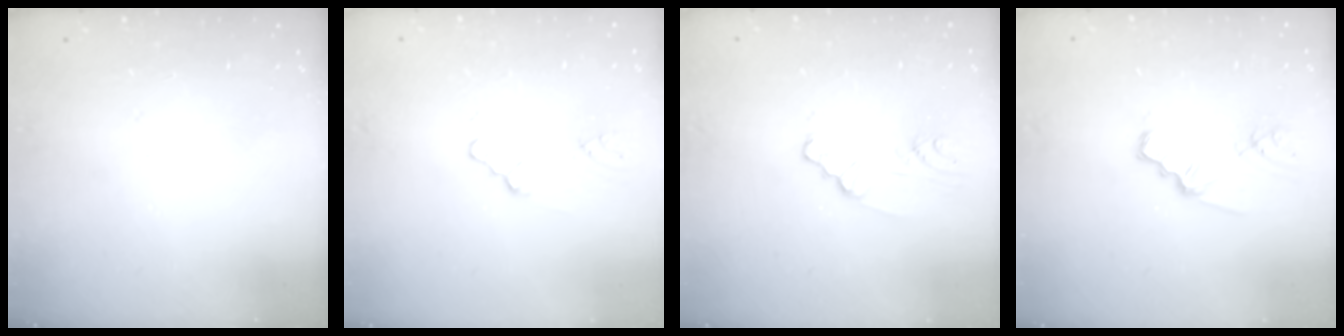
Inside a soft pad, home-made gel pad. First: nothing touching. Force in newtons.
{"total": 0.9, "press": 0.8, "slide": 0.2}
{"total": 3.3, "press": 3.3, "slide": 0.5}
{"total": 2.1, "press": 2.1, "slide": 0.3}